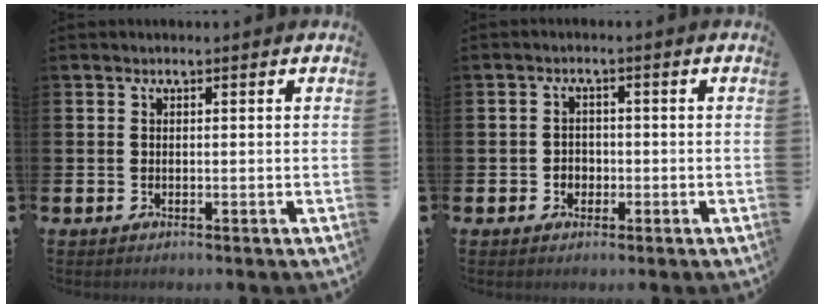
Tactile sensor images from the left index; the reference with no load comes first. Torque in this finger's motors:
{"motor_torque": [0.10, 0.06, 0.02, 0.01]}